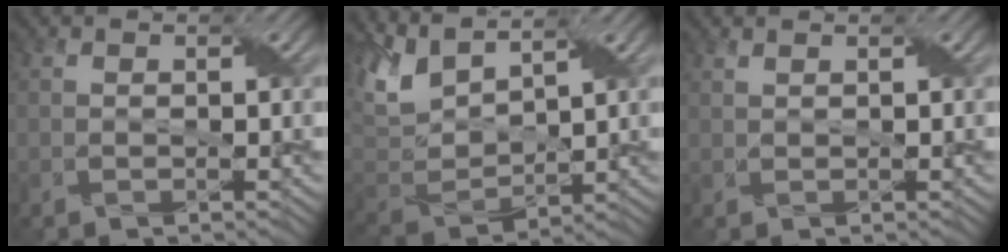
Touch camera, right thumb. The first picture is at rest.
{"total": 7.7, "force": [5.3, 2.9, 4.8], "torque": [-0.132, 0.010, 0.104]}
{"total": 0.7, "force": [0.6, -0.1, 0.3], "torque": [-0.013, 0.004, 0.010]}